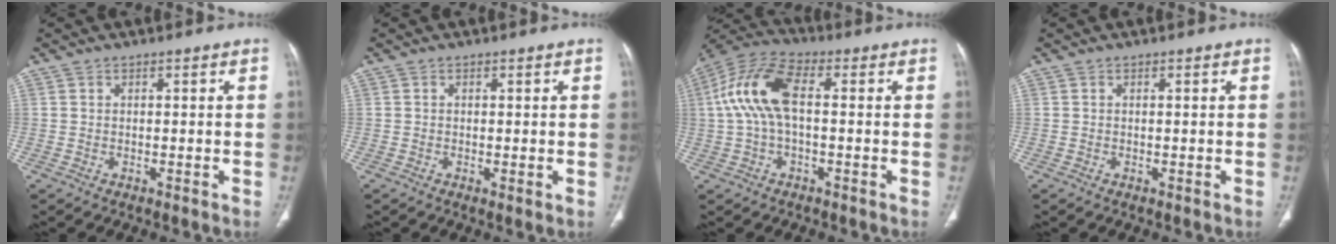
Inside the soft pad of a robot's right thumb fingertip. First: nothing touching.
{"total": 0.8, "force": [-0.1, 0.2, 0.8], "torque": [-0.017, -0.005, -0.002]}
{"total": 12.0, "force": [0.8, 5.8, 10.5], "torque": [-0.230, 0.036, 0.008]}
{"total": 0.0}